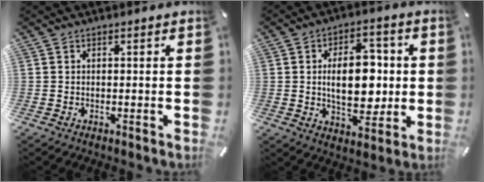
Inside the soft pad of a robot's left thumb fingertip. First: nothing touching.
{"total": 13.5, "force": [0.7, 8.2, 10.7], "torque": [-0.161, 0.002, 0.010]}